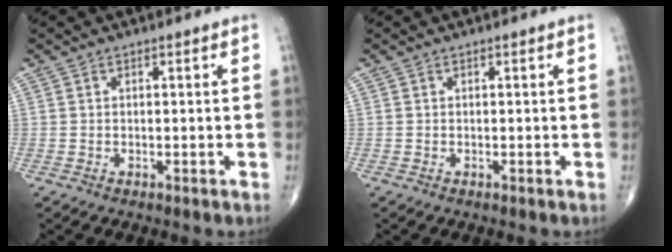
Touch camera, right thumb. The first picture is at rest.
{"total": 0.0}